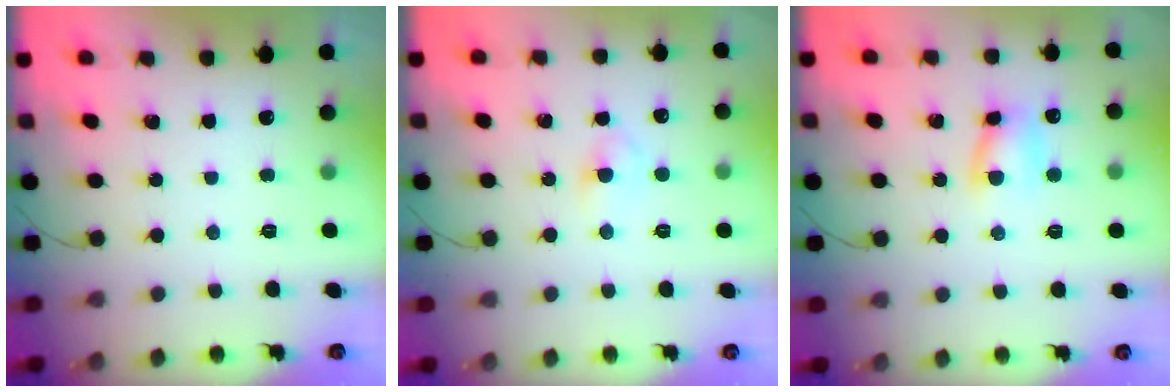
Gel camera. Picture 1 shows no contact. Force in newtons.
{"total": 3.4, "press": 3.1, "slide": 1.3}
{"total": 7.2, "press": 7.2, "slide": 0.3}